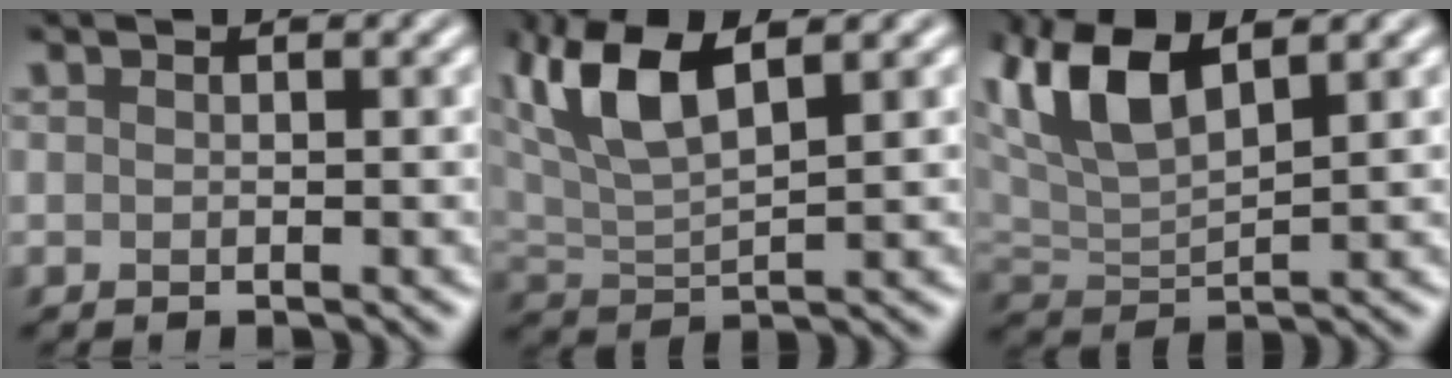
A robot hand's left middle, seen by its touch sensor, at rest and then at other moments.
{"total": 6.7, "force": [3.4, 2.6, 5.2], "torque": [-0.113, 0.013, 0.063]}
{"total": 7.1, "force": [3.9, 3.0, 5.1], "torque": [-0.121, 0.016, 0.072]}